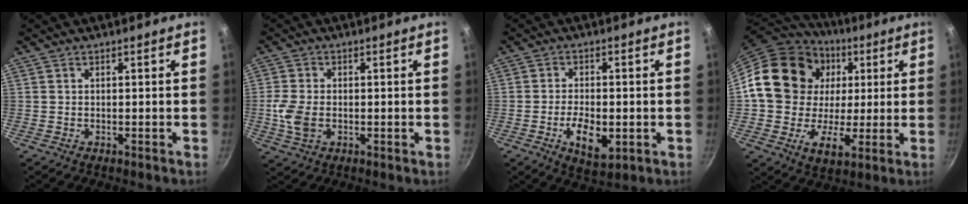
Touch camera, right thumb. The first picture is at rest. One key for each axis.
{"total": 6.1, "fx": -0.8, "fy": 4.1, "fz": 4.4, "tx": -0.095, "ty": 0.001, "tz": -0.016}
{"total": 8.0, "fx": -2.1, "fy": 4.1, "fz": 6.6, "tx": -0.105, "ty": 0.003, "tz": -0.027}
{"total": 21.0, "fx": 3.9, "fy": 17.2, "fz": 11.3, "tx": -0.168, "ty": 0.010, "tz": 0.063}